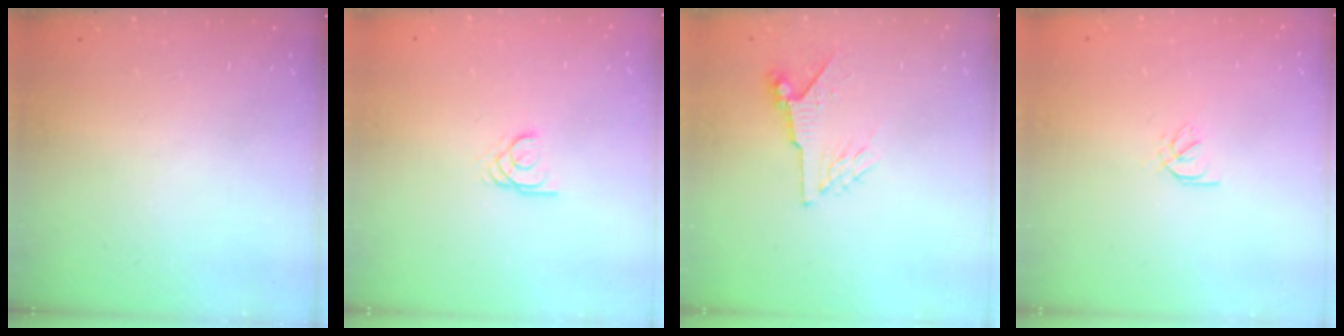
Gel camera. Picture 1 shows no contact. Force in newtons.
{"total": 1.8, "press": 1.8, "slide": 0.2}
{"total": 6.2, "press": 6.2, "slide": 0.6}
{"total": 2.0, "press": 1.9, "slide": 0.6}